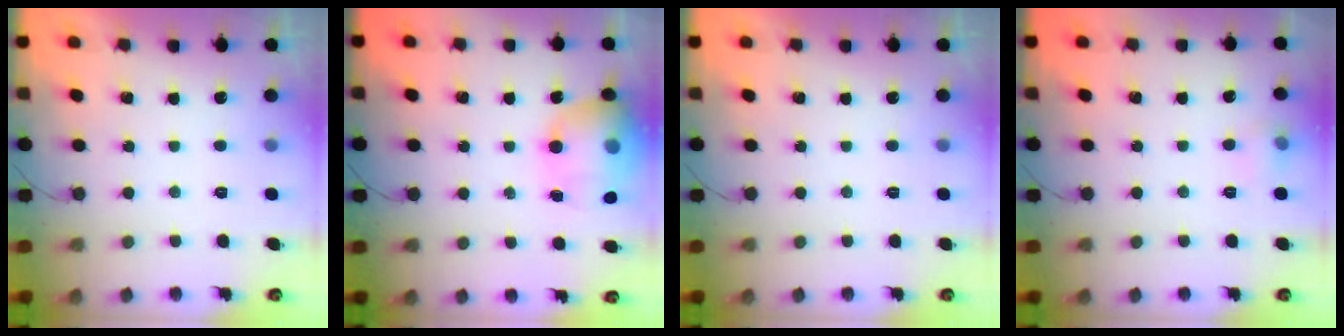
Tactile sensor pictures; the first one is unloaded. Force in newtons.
{"total": 16.8, "press": 16.6, "slide": 2.3}
{"total": 0.0}
{"total": 5.1, "press": 4.8, "slide": 1.8}